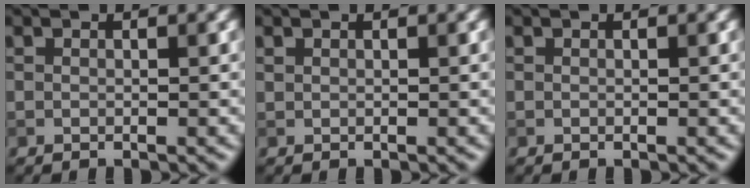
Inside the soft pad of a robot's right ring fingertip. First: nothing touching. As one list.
[{"total": 0.0}, {"total": 0.0}]